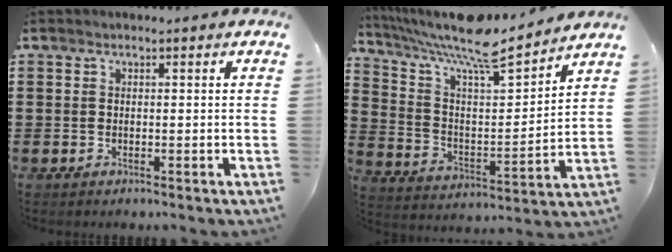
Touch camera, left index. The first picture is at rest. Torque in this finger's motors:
{"motor_torque": [0.76, -0.04, 1.05, 0.21]}